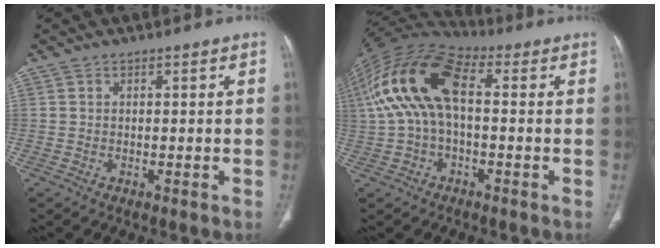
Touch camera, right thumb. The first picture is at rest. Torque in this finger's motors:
{"motor_torque": [-0.79, 2.10, 1.90, -0.14, 0.30]}